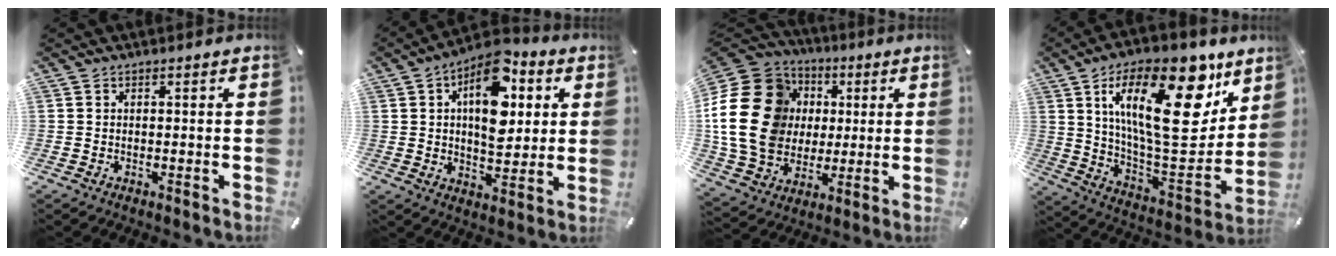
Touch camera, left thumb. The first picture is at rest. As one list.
[{"total": 15.5, "force": [5.5, 9.2, 11.2], "torque": [-0.150, -0.021, 0.093]}, {"total": 23.7, "force": [2.0, 20.0, 12.6], "torque": [-0.256, 0.007, 0.047]}, {"total": 28.4, "force": [13.3, 12.0, 22.0], "torque": [-0.346, -0.075, 0.222]}]